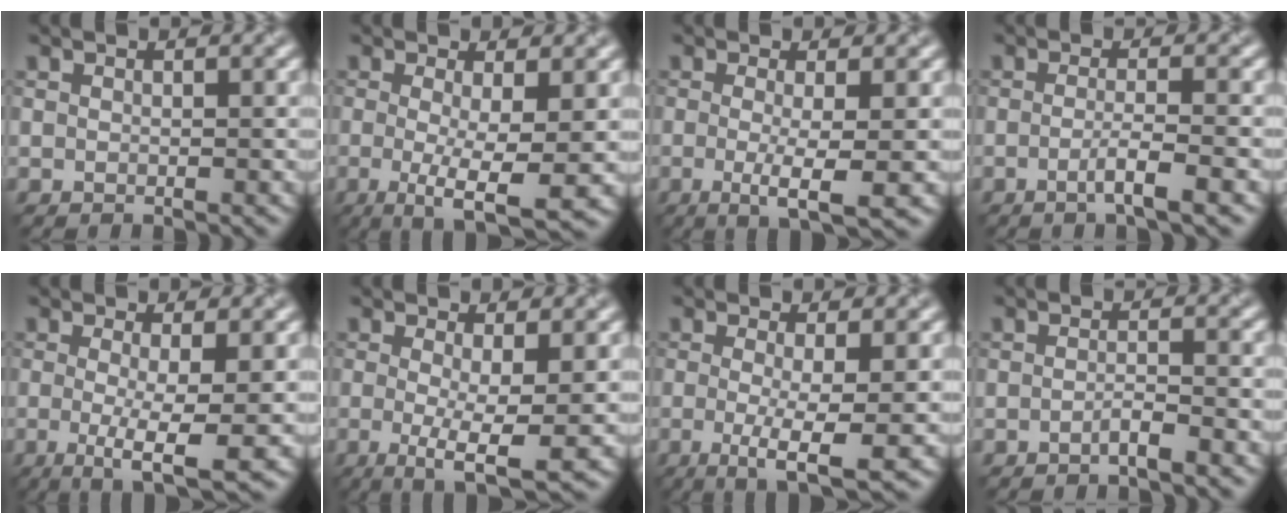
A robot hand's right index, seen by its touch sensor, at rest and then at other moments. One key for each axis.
{"total": 6.4, "fx": -1.5, "fy": 1.2, "fz": 6.1, "tx": -0.088, "ty": -0.006, "tz": -0.017}
{"total": 4.2, "fx": -1.3, "fy": 0.5, "fz": 3.9, "tx": -0.069, "ty": -0.004, "tz": -0.013}
{"total": 3.0, "fx": -1.6, "fy": 0.4, "fz": 2.5, "tx": -0.038, "ty": 0.004, "tz": -0.024}
{"total": 5.8, "fx": -1.6, "fy": 1.0, "fz": 5.5, "tx": -0.084, "ty": -0.006, "tz": -0.016}
{"total": 5.5, "fx": -1.3, "fy": 1.0, "fz": 5.3, "tx": -0.078, "ty": -0.006, "tz": -0.012}
{"total": 5.3, "fx": -1.6, "fy": 0.8, "fz": 4.9, "tx": -0.079, "ty": -0.006, "tz": -0.017}
{"total": 1.9, "fx": -1.5, "fy": 0.2, "fz": 1.2, "tx": -0.016, "ty": 0.010, "tz": -0.022}